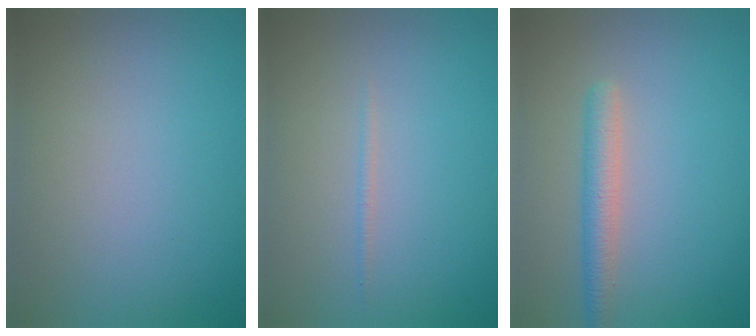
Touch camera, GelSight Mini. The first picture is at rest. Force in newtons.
{"total": 0.5, "press": 0.5, "slide": 0.0}
{"total": 2.6, "press": 2.6, "slide": 0.1}